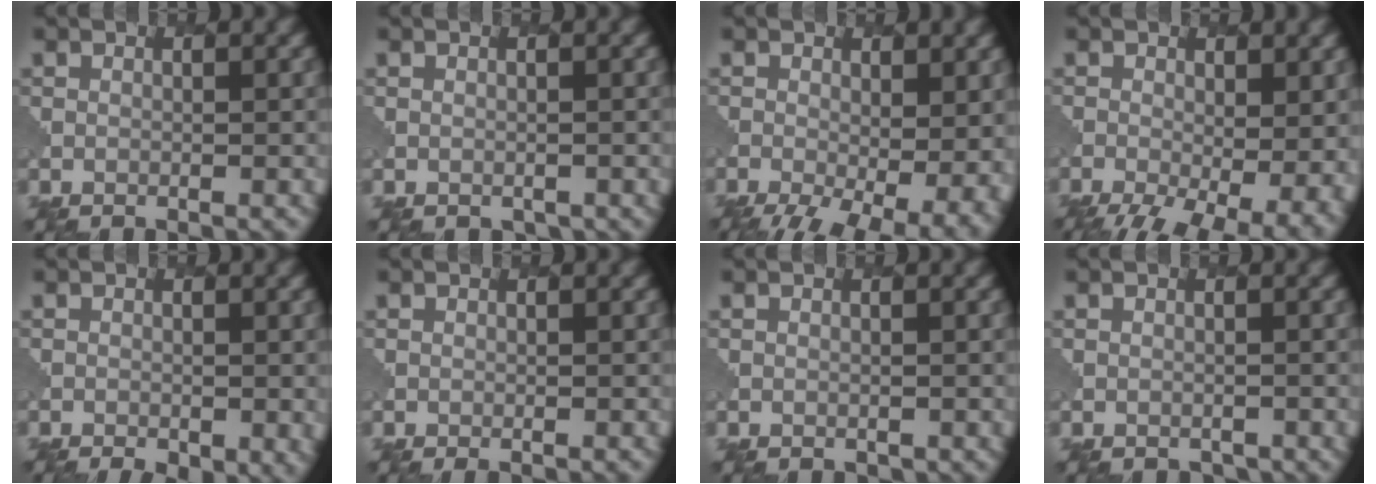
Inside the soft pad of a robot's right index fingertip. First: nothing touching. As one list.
[{"total": 1.1, "force": [-0.5, 1.0, 0.3], "torque": [-0.004, -0.005, 0.000]}, {"total": 9.2, "force": [-3.0, 4.3, 7.6], "torque": [-0.110, -0.034, -0.033]}, {"total": 10.1, "force": [-3.9, 4.7, 8.1], "torque": [-0.119, -0.034, -0.044]}, {"total": 5.3, "force": [-2.3, 2.7, 3.9], "torque": [-0.039, -0.003, -0.014]}, {"total": 0.6, "force": [-0.2, 0.1, 0.5], "torque": [-0.006, 0.001, -0.001]}, {"total": 0.6, "force": [0.0, 0.6, 0.2], "torque": [-0.004, -0.002, 0.003]}, {"total": 0.9, "force": [-0.6, 0.7, 0.0], "torque": [-0.001, -0.001, -0.004]}]